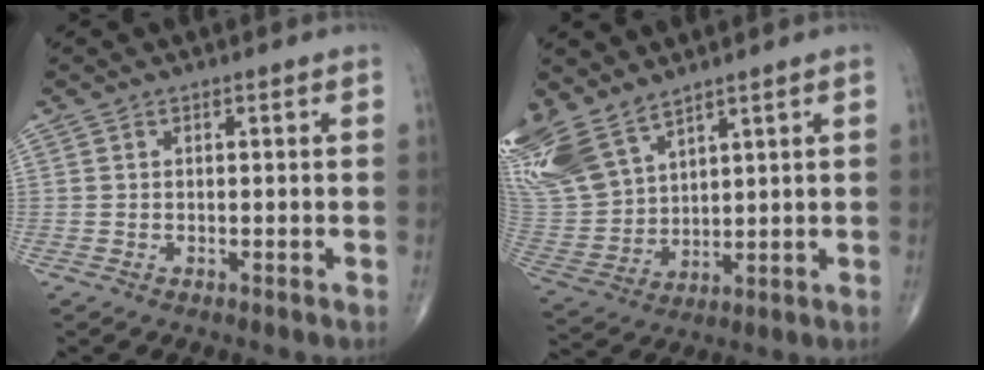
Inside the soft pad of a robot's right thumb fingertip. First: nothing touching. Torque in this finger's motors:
{"motor_torque": [-0.84, 1.59, 1.19, 1.59, 0.40]}